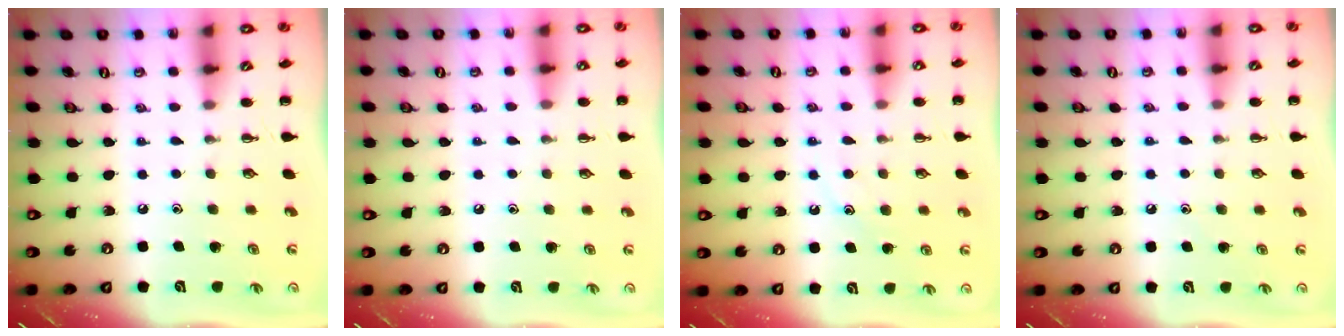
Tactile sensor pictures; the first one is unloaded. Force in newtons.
{"total": 3.4, "press": 3.2, "slide": 1.2}
{"total": 10.2, "press": 10.1, "slide": 1.3}
{"total": 6.4, "press": 6.1, "slide": 2.0}